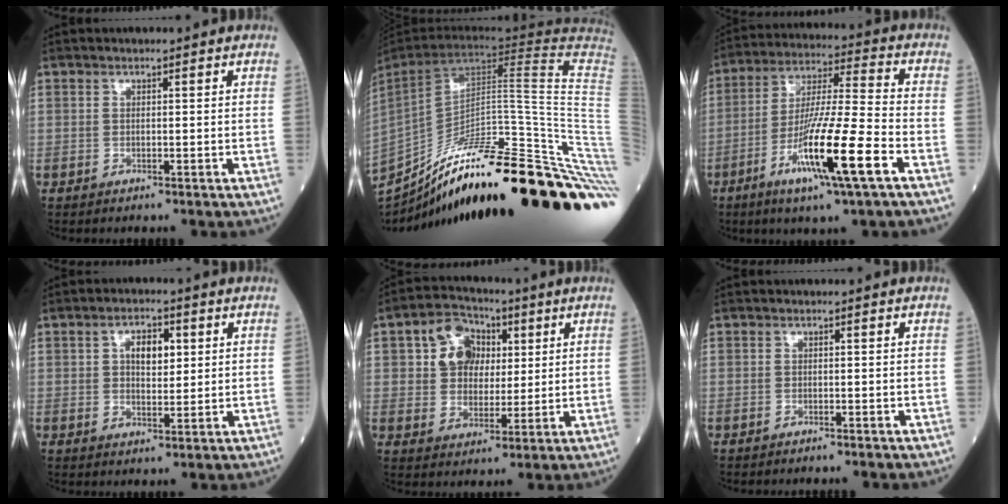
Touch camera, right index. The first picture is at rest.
{"total": 40.2, "force": [-26.7, 2.0, 30.0], "torque": [-0.344, -0.037, -0.388]}
{"total": 15.1, "force": [-6.6, -0.1, 13.5], "torque": [-0.260, -0.021, -0.120]}
{"total": 4.8, "force": [1.3, 2.4, 3.9], "torque": [-0.063, 0.007, 0.022]}
{"total": 8.5, "force": [2.8, 6.6, 4.5], "torque": [-0.087, 0.027, 0.051]}
{"total": 1.5, "force": [-1.4, 0.1, 0.5], "torque": [-0.010, -0.001, -0.017]}